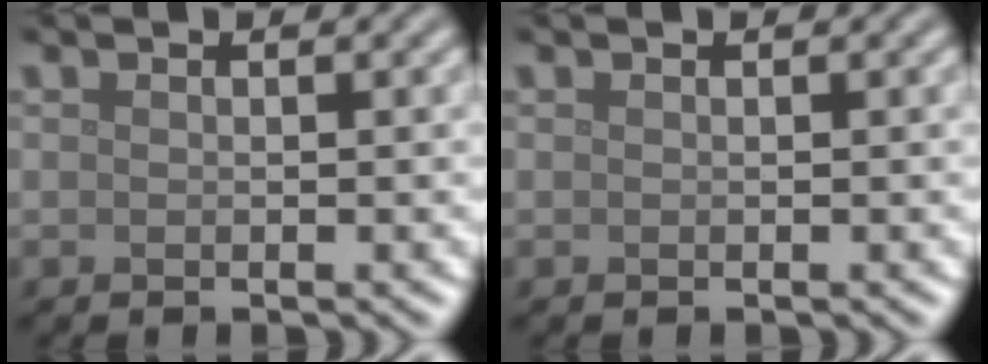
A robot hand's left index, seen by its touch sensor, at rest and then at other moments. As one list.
[{"total": 0.0}]